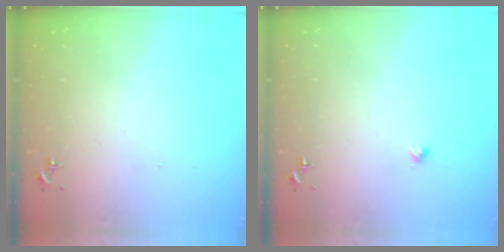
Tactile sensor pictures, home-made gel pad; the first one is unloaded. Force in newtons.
{"total": 2.3, "press": 2.3, "slide": 0.2}